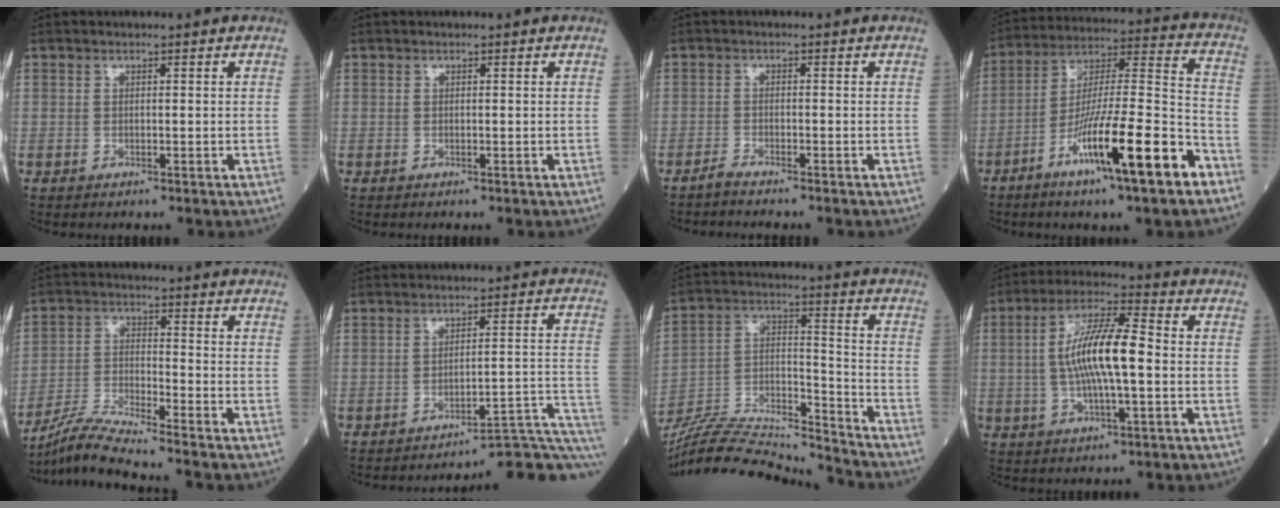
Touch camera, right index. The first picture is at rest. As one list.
[{"total": 0.0}, {"total": 1.9, "force": [-1.8, -0.2, 0.5], "torque": [-0.014, -0.002, -0.031]}, {"total": 18.5, "force": [-9.6, 1.2, 15.8], "torque": [-0.276, -0.021, -0.161]}, {"total": 8.2, "force": [-7.6, -2.0, 2.4], "torque": [-0.054, -0.018, -0.145]}, {"total": 11.6, "force": [-11.1, -1.3, 3.3], "torque": [-0.010, 0.027, -0.142]}, {"total": 19.2, "force": [-18.6, 0.4, 4.9], "torque": [-0.096, 0.018, -0.318]}, {"total": 11.4, "force": [-0.3, 2.3, 11.2], "torque": [-0.212, 0.014, -0.009]}]